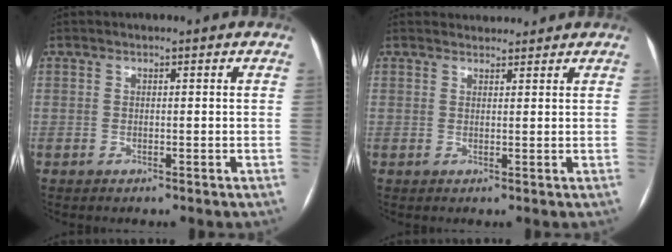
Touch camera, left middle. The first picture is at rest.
{"total": 3.1, "force": [3.0, 0.9, 0.0], "torque": [0.000, 0.019, 0.040]}